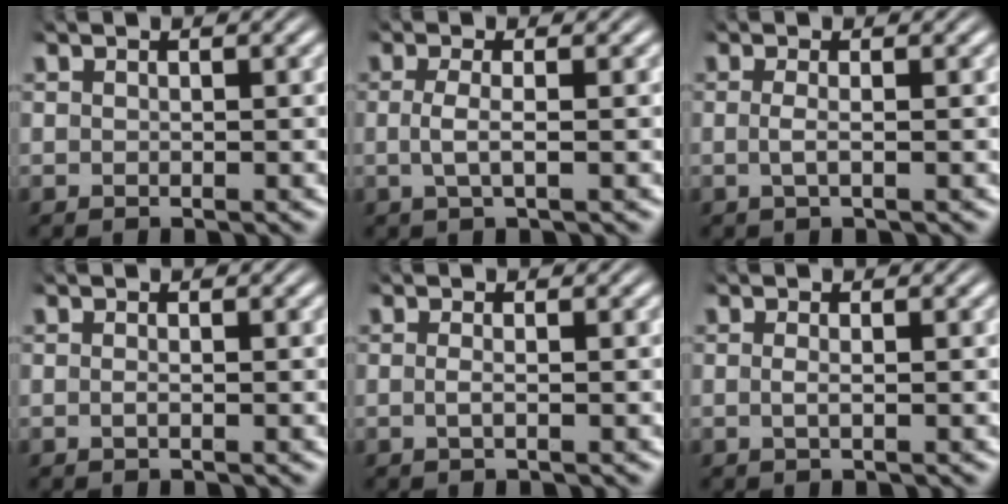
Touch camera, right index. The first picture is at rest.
{"total": 2.0, "force": [-0.2, 0.1, 2.0], "torque": [-0.048, -0.010, 0.002]}
{"total": 1.3, "force": [-0.3, -0.3, 1.2], "torque": [-0.035, -0.013, 0.001]}
{"total": 0.5, "force": [-0.3, -0.2, 0.4], "torque": [-0.013, -0.007, -0.003]}
{"total": 0.9, "force": [-0.4, -0.4, 0.8], "torque": [-0.025, -0.012, -0.002]}
{"total": 0.9, "force": [-0.3, -0.3, 0.8], "torque": [-0.025, -0.013, 0.001]}